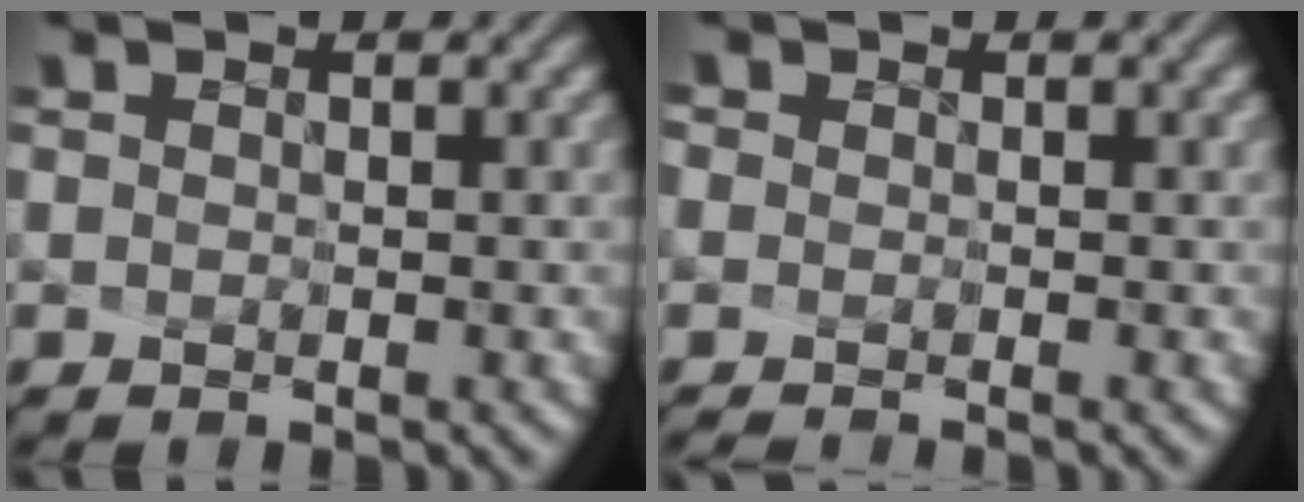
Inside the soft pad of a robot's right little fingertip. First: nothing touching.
{"total": 1.0, "force": [-0.7, 0.6, 0.3], "torque": [-0.024, 0.001, -0.001]}